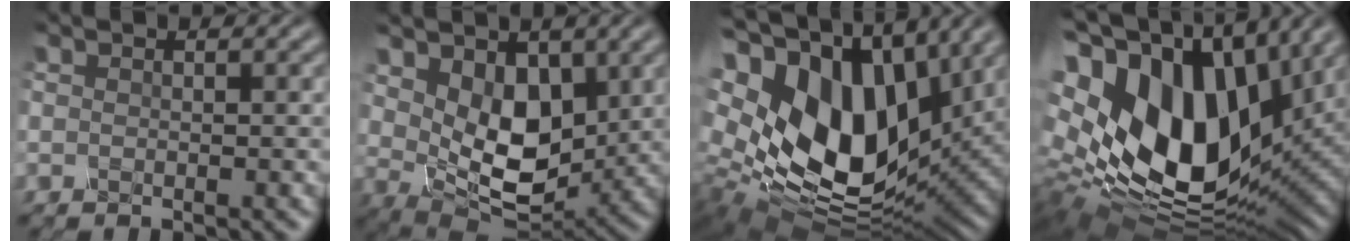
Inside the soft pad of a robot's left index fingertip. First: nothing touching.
{"total": 6.2, "force": [1.8, 3.9, 4.4], "torque": [-0.088, -0.013, 0.034]}
{"total": 18.6, "force": [4.8, 12.3, 13.1], "torque": [-0.289, -0.005, 0.104]}
{"total": 19.8, "force": [3.9, 12.7, 14.7], "torque": [-0.312, -0.017, 0.092]}